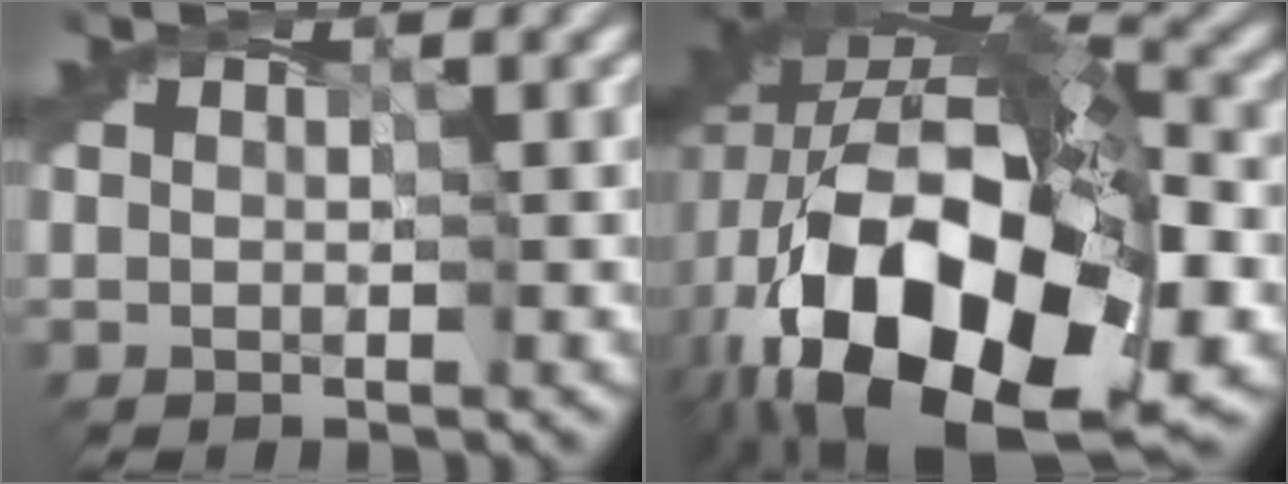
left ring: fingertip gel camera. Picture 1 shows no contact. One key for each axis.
{"total": 20.0, "fx": -5.1, "fy": 11.2, "fz": 15.8, "tx": -0.307, "ty": -0.038, "tz": -0.064}